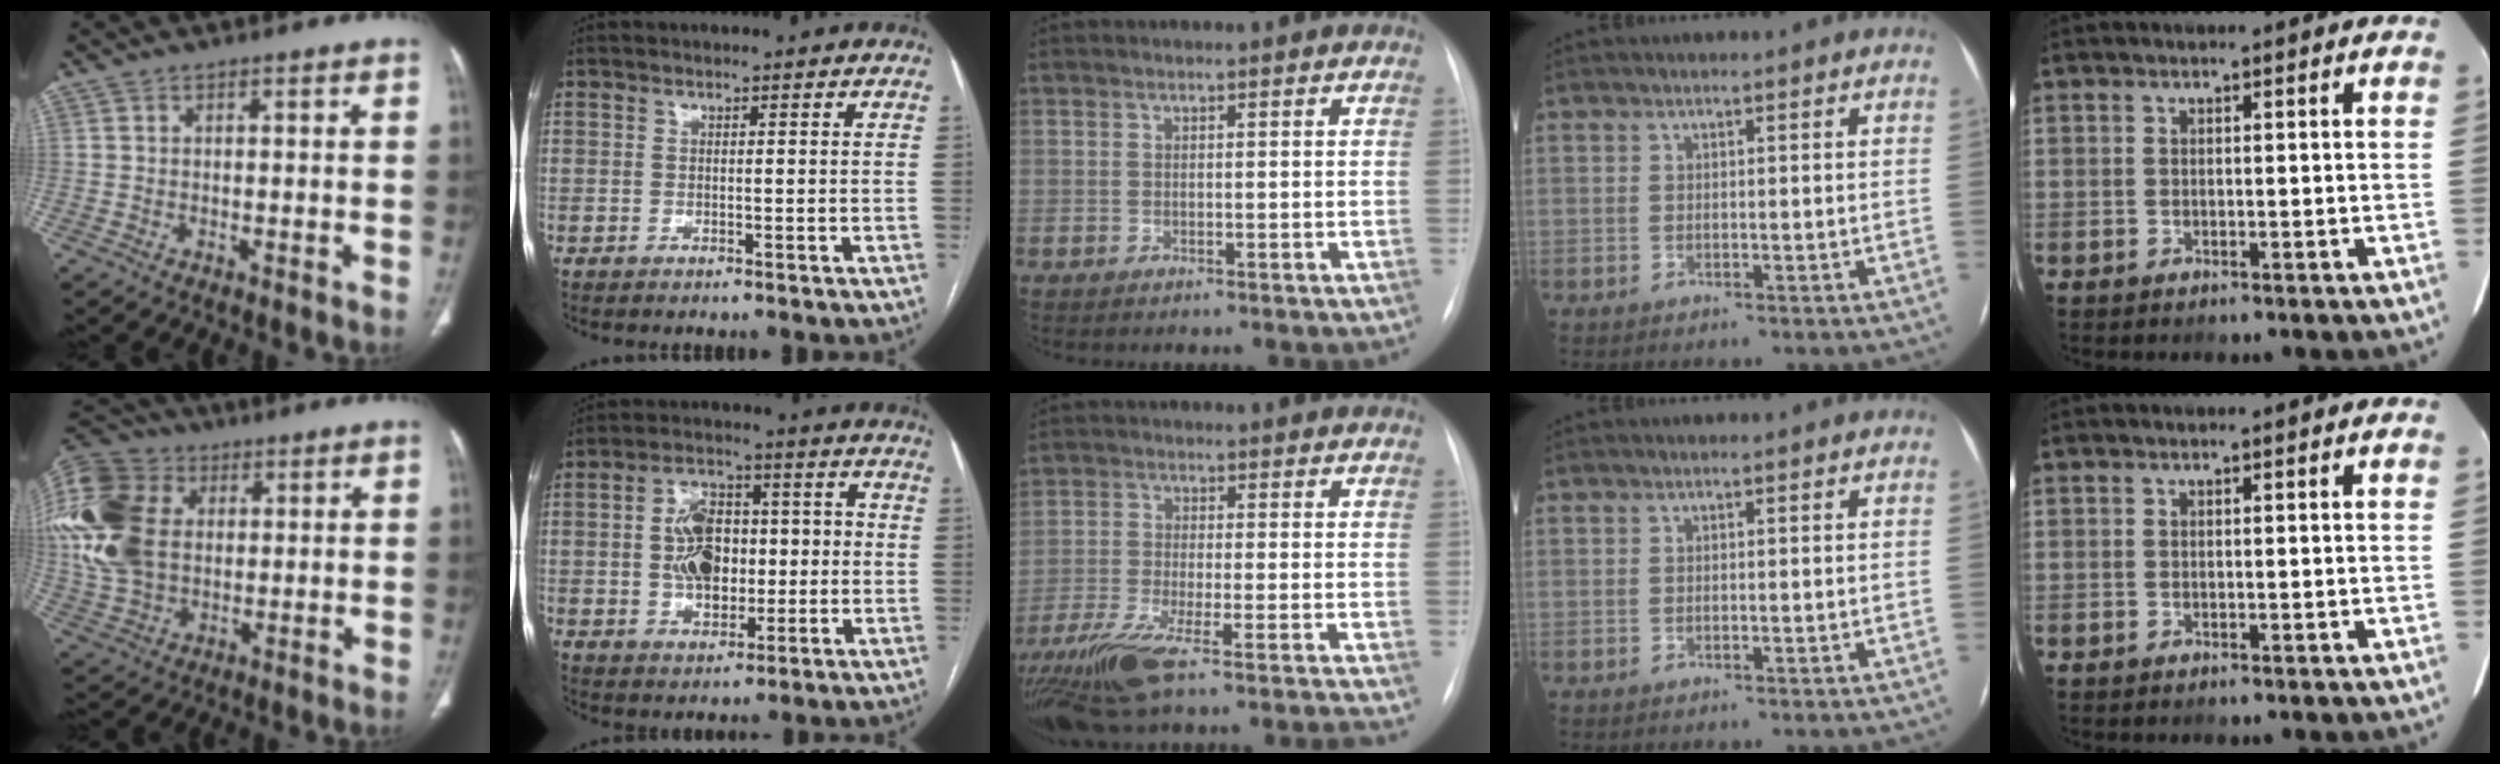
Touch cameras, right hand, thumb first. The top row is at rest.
{"thumb": {"total": 24.3, "force": [4.4, 17.9, 15.8], "torque": [-0.368, 0.025, 0.088]}, "index": {"total": 10.7, "force": [-0.6, 6.9, 8.1], "torque": [-0.147, 0.029, -0.005]}, "middle": {"total": 17.4, "force": [-14.0, -0.6, 10.3], "torque": [-0.190, -0.046, -0.234]}}